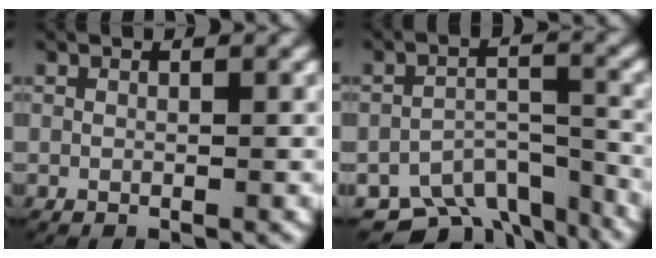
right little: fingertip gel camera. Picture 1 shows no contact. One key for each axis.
{"total": 8.8, "fx": -6.9, "fy": 4.5, "fz": 3.0, "tx": -0.043, "ty": -0.012, "tz": -0.112}